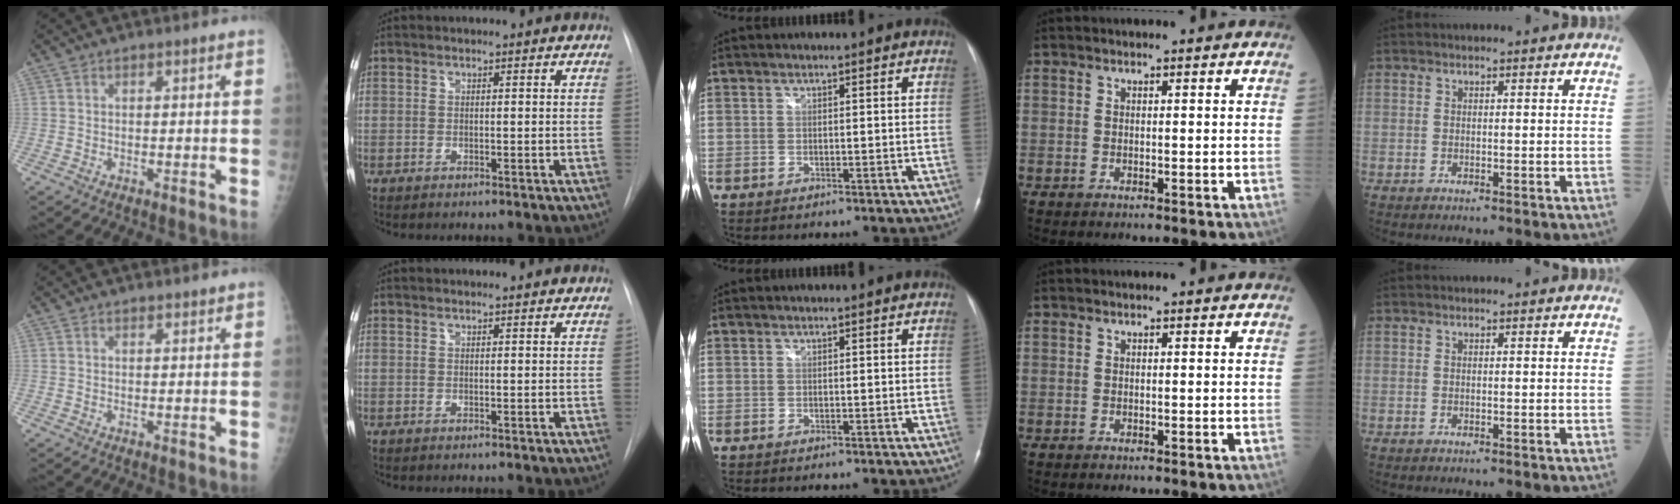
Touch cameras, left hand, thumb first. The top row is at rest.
{"thumb": {"total": 1.0, "force": [0.9, 0.3, 0.3], "torque": [-0.002, -0.004, 0.013]}, "index": {"total": 1.5, "force": [1.5, 0.0, 0.2], "torque": [-0.010, 0.010, 0.018]}}